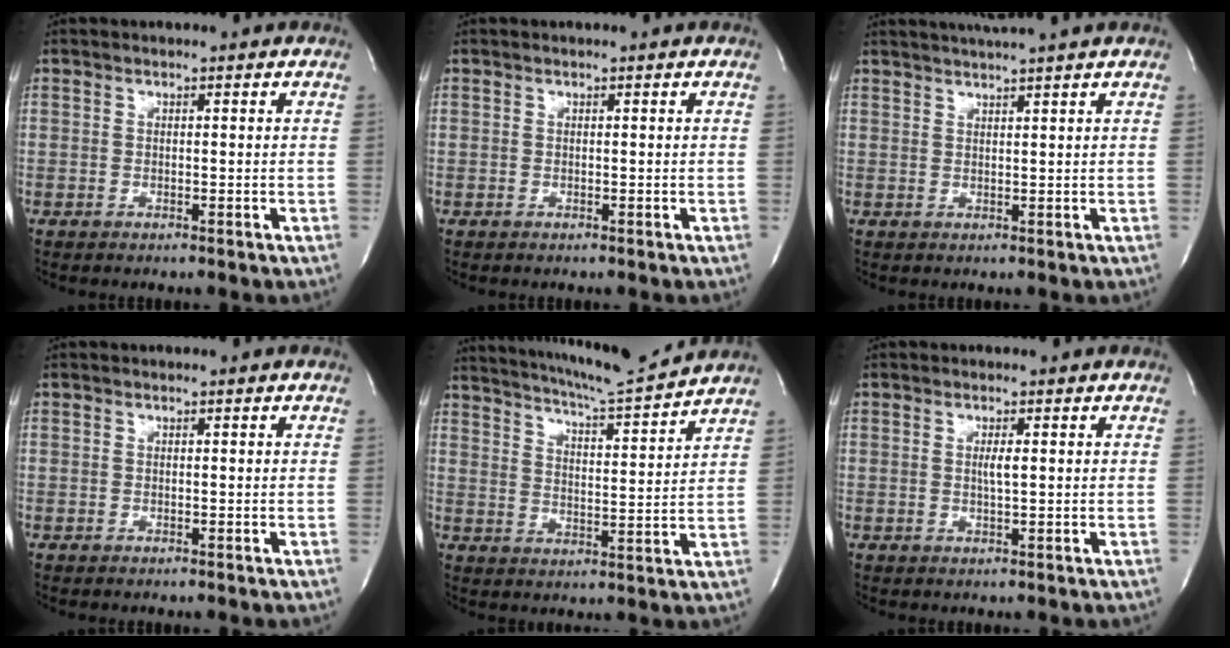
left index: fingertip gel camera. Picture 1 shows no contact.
{"total": 0.0}
{"total": 5.1, "force": [4.5, -1.3, 2.1], "torque": [-0.031, 0.010, 0.066]}
{"total": 0.0}
{"total": 14.1, "force": [13.1, -0.5, 5.2], "torque": [-0.094, -0.021, 0.191]}
{"total": 1.6, "force": [0.1, 0.0, 1.5], "torque": [-0.033, -0.003, 0.001]}